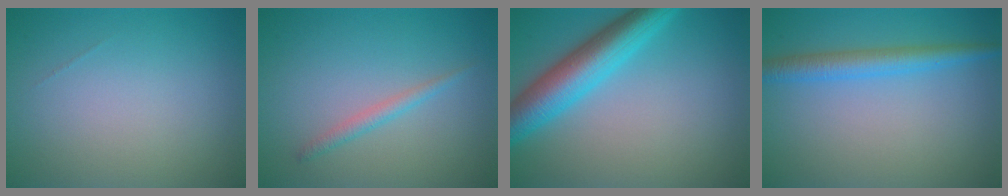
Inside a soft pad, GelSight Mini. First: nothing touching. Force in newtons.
{"total": 1.3, "press": 1.3, "slide": 0.1}
{"total": 6.6, "press": 6.6, "slide": 0.1}
{"total": 3.1, "press": 3.1, "slide": 0.1}